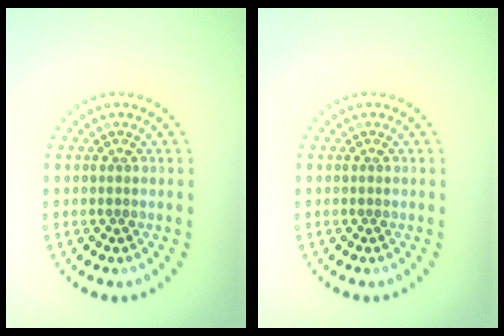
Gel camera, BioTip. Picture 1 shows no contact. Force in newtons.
{"total": 0.0}